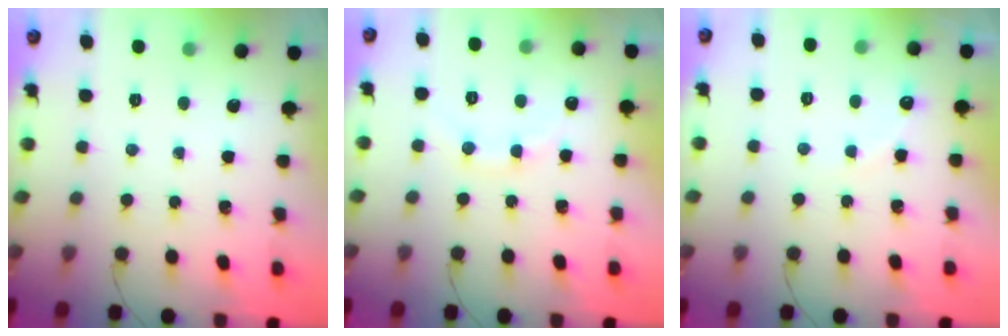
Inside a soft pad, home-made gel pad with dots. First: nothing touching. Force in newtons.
{"total": 8.6, "press": 8.4, "slide": 1.5}
{"total": 7.4, "press": 7.2, "slide": 1.4}